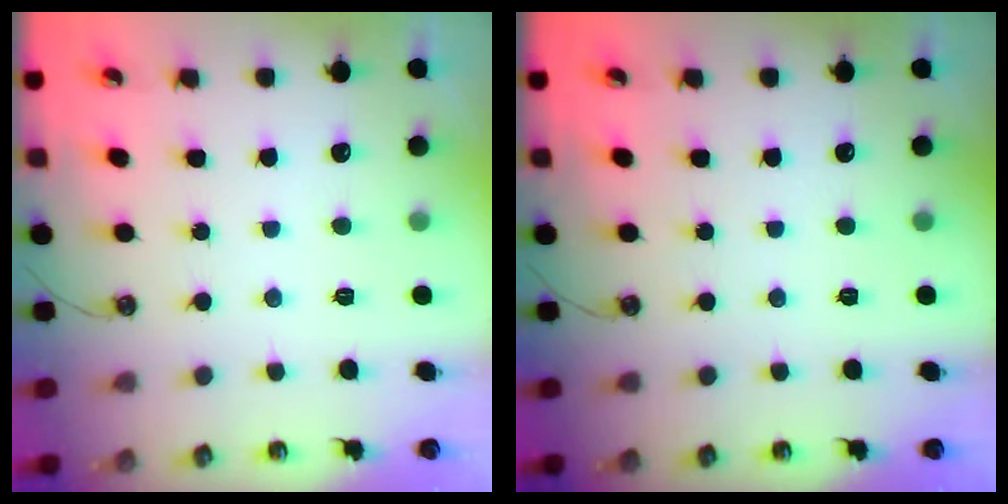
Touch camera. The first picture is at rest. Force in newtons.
{"total": 0.0}